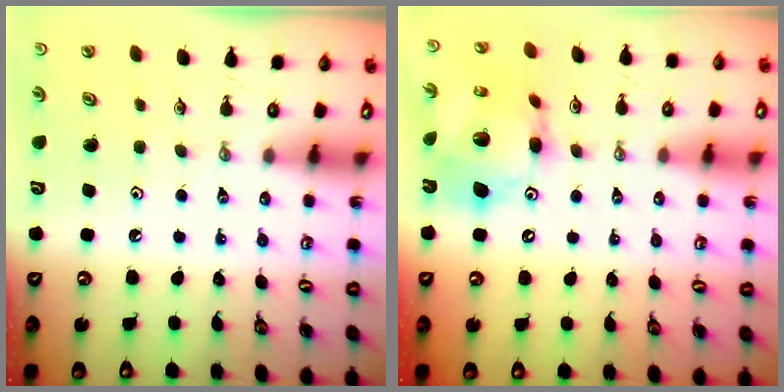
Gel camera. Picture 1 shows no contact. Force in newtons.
{"total": 14.9, "press": 14.8, "slide": 1.4}